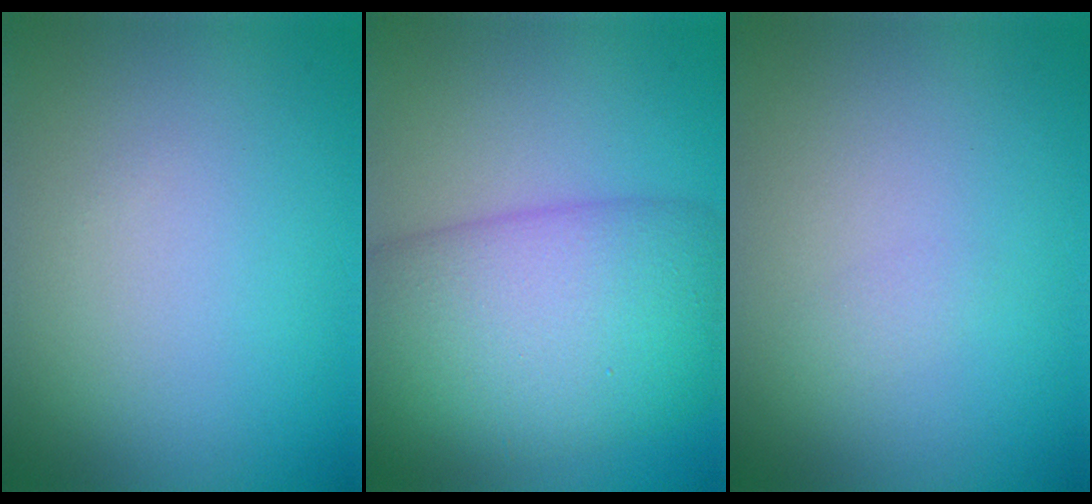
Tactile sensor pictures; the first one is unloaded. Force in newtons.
{"total": 12.1, "press": 12.1, "slide": 0.5}
{"total": 0.5, "press": 0.5, "slide": 0.0}